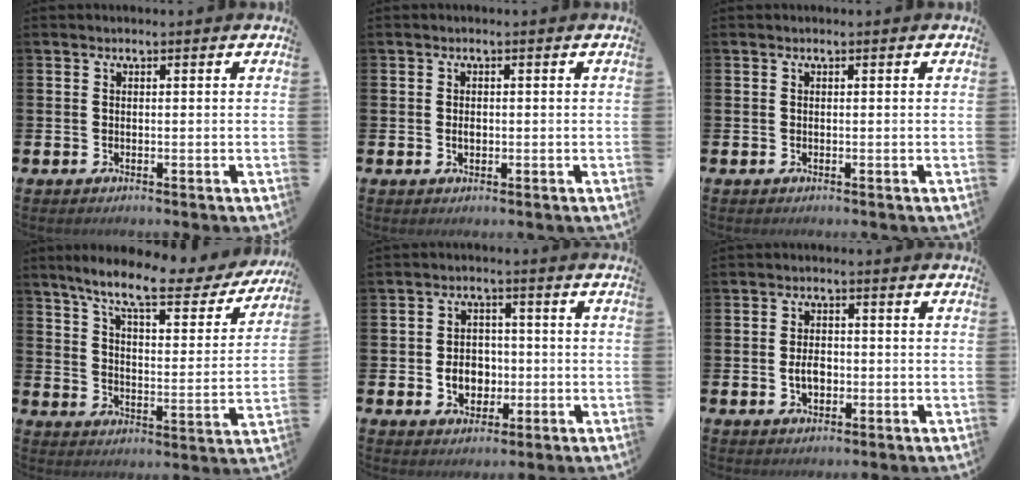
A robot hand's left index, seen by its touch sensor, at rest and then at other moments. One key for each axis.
{"total": 1.1, "fx": -0.1, "fy": 0.7, "fz": 0.8, "tx": -0.014, "ty": 0.004, "tz": -0.004}
{"total": 0.0}
{"total": 9.1, "fx": 7.5, "fy": 1.7, "fz": 4.8, "tx": -0.121, "ty": -0.041, "tz": 0.122}
{"total": 4.6, "fx": -0.9, "fy": 3.8, "fz": 2.5, "tx": -0.037, "ty": 0.002, "tz": -0.024}
{"total": 3.0, "fx": -0.5, "fy": 2.0, "fz": 2.2, "tx": -0.023, "ty": -0.003, "tz": -0.015}